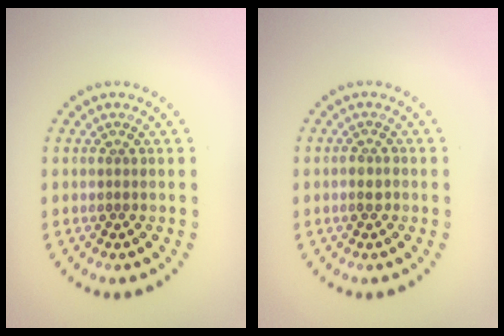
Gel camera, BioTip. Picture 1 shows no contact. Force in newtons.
{"total": 1.2, "press": 1.1, "slide": 0.5}